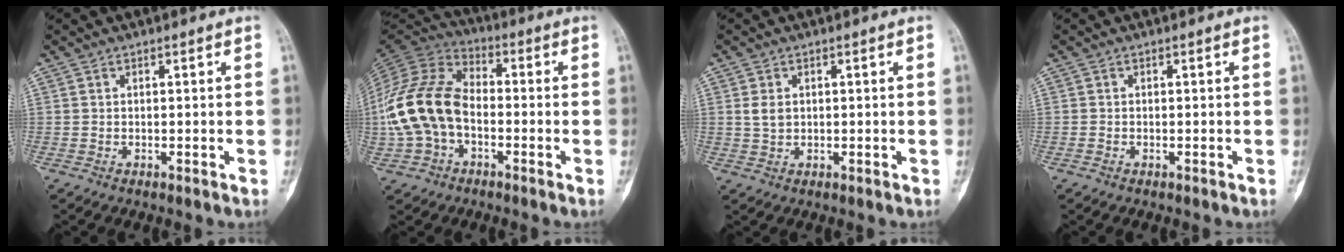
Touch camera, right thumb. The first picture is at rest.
{"total": 18.1, "force": [-2.7, 12.3, 13.0], "torque": [-0.267, 0.035, -0.054]}
{"total": 2.6, "force": [0.4, 1.9, 1.6], "torque": [-0.021, 0.000, 0.010]}
{"total": 0.0}